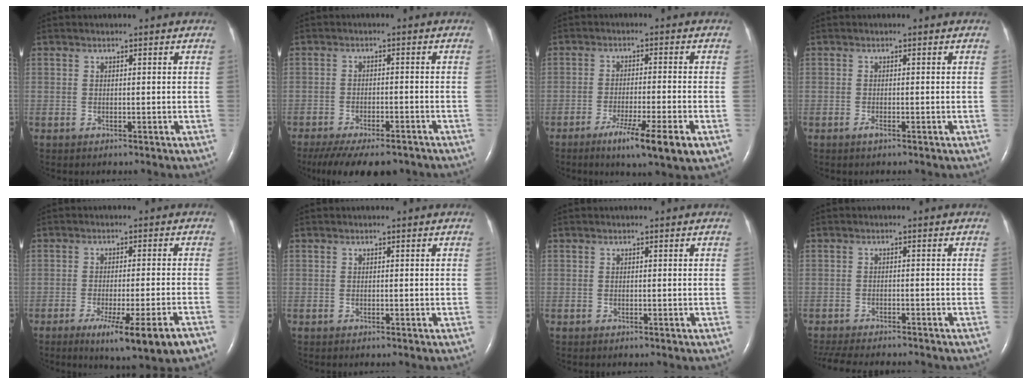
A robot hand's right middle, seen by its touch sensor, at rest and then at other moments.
{"total": 14.6, "force": [-11.8, 4.7, 7.1], "torque": [-0.151, -0.021, -0.165]}
{"total": 9.0, "force": [-4.7, 0.0, 7.6], "torque": [-0.126, -0.022, -0.074]}
{"total": 0.8, "force": [-0.5, 0.1, 0.6], "torque": [-0.015, -0.001, -0.008]}
{"total": 11.0, "force": [-6.6, -0.1, 8.8], "torque": [-0.118, -0.026, -0.090]}
{"total": 0.0}
{"total": 0.0}
{"total": 10.3, "force": [-9.2, 1.7, 4.4], "torque": [-0.068, -0.014, -0.132]}